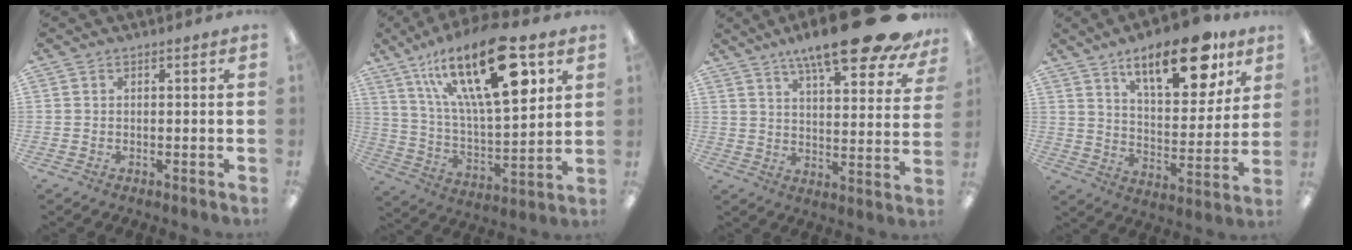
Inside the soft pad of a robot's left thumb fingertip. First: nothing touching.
{"total": 25.9, "force": [13.6, 9.3, 20.0], "torque": [-0.343, -0.066, 0.219]}
{"total": 18.1, "force": [13.9, 3.6, 10.9], "torque": [-0.166, -0.092, 0.226]}
{"total": 19.3, "force": [12.7, 7.7, 12.3], "torque": [-0.169, -0.070, 0.204]}